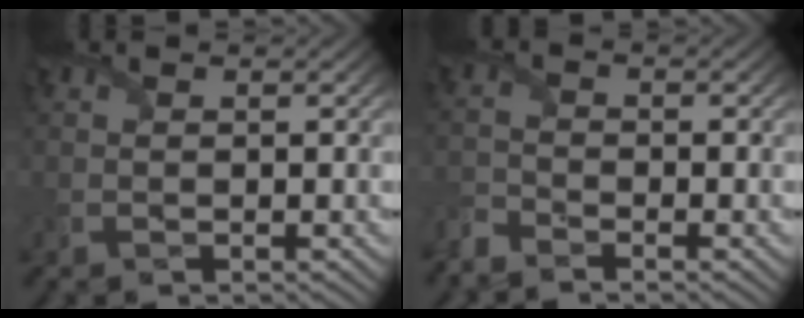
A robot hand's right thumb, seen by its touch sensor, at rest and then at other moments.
{"total": 3.1, "force": [-2.9, 0.7, 0.7], "torque": [-0.022, -0.012, -0.075]}